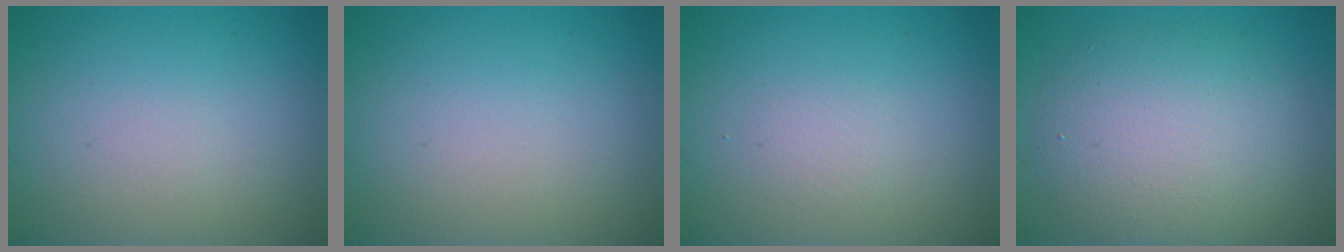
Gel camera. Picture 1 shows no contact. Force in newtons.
{"total": 0.0}
{"total": 0.9, "press": 0.9, "slide": 0.0}
{"total": 6.7, "press": 6.7, "slide": 0.3}